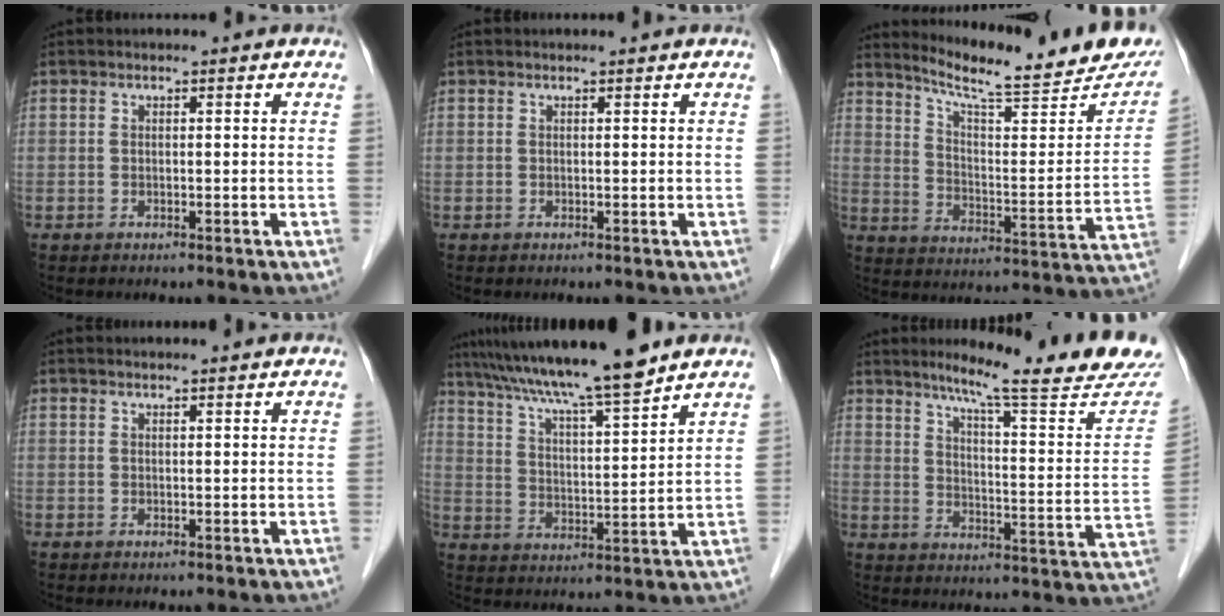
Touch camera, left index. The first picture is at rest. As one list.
[{"total": 0.6, "force": [0.6, 0.0, 0.2], "torque": [-0.006, 0.005, 0.007]}, {"total": 21.4, "force": [18.8, 2.2, 9.9], "torque": [-0.146, -0.054, 0.252]}, {"total": 2.9, "force": [2.8, 0.0, 0.9], "torque": [-0.011, 0.016, 0.031]}, {"total": 14.6, "force": [12.2, -0.4, 8.0], "torque": [-0.137, 0.008, 0.200]}, {"total": 20.6, "force": [18.2, 0.0, 9.6], "torque": [-0.131, -0.075, 0.228]}]